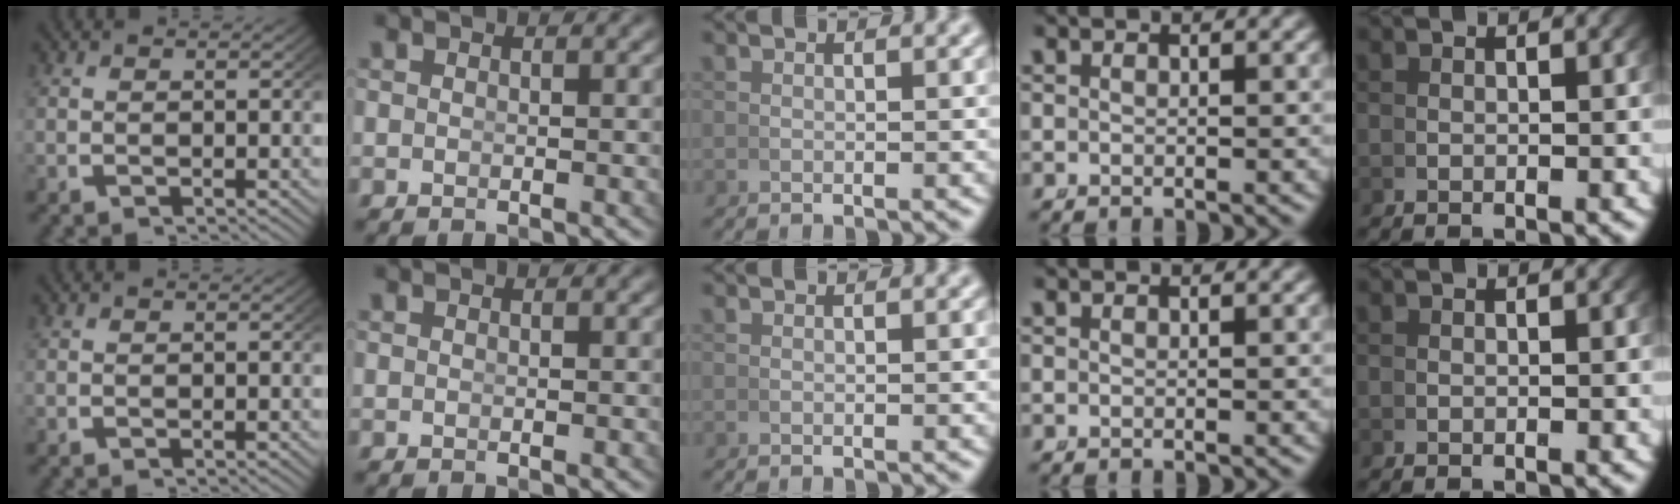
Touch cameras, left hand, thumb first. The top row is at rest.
{}